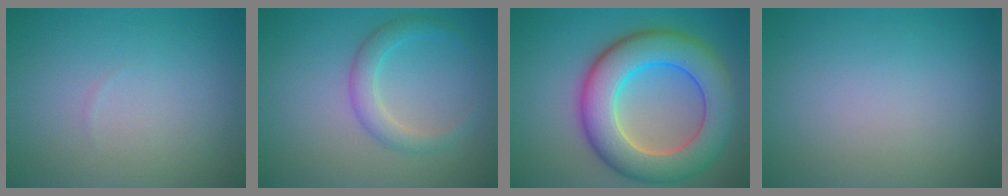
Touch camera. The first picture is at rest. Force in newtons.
{"total": 2.6, "press": 2.6, "slide": 0.0}
{"total": 10.0, "press": 9.9, "slide": 0.5}
{"total": 0.0}